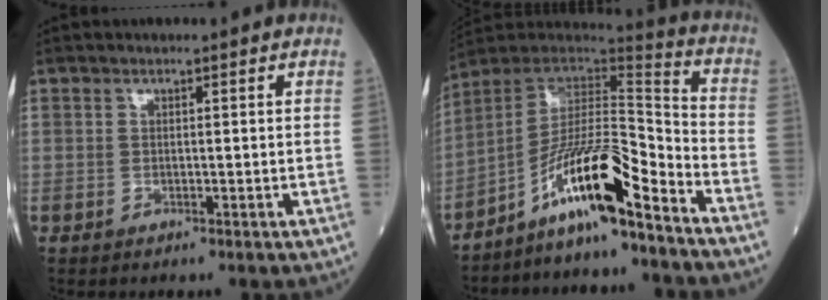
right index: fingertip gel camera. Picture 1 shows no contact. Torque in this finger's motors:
{"motor_torque": [1.99, -0.16, 0.97, 0.21]}